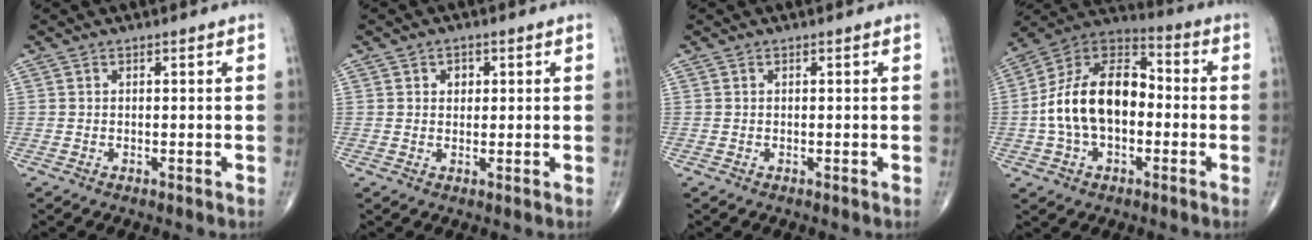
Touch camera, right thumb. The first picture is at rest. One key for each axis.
{"total": 2.4, "fx": 0.8, "fy": 1.9, "fz": 1.2, "tx": -0.007, "ty": -0.001, "tz": 0.009}
{"total": 0.0}
{"total": 17.6, "fx": -1.6, "fy": 10.9, "fz": 13.7, "tx": -0.233, "ty": 0.042, "tz": -0.037}